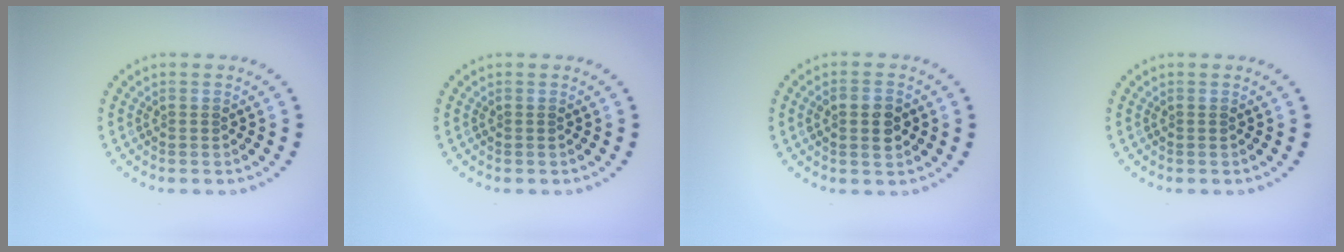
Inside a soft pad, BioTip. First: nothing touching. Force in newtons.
{"total": 0.0}
{"total": 2.8, "press": 2.8, "slide": 0.3}
{"total": 0.0}